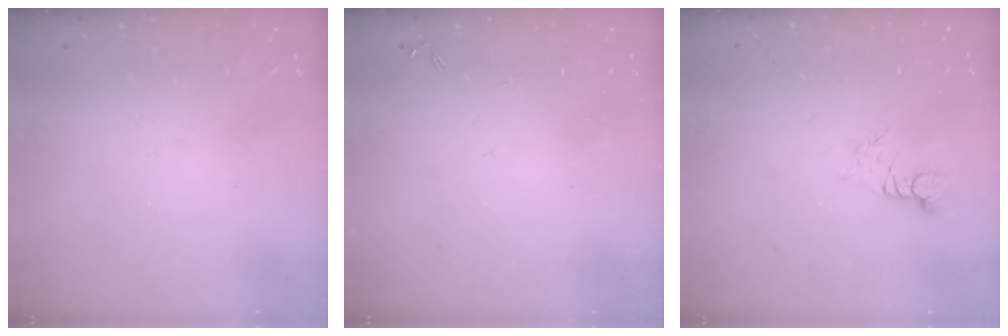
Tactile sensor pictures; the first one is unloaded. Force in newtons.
{"total": 0.0}
{"total": 2.7, "press": 2.7, "slide": 0.3}